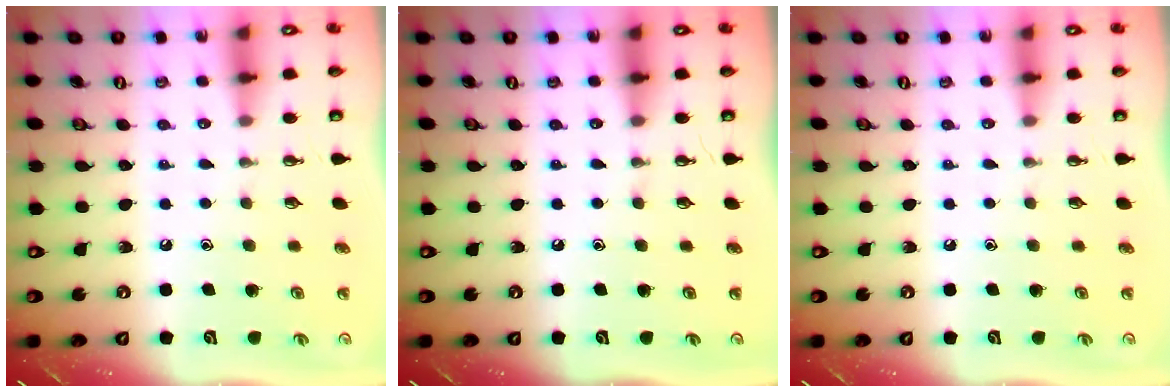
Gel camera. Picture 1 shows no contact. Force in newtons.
{"total": 0.0}
{"total": 0.0}